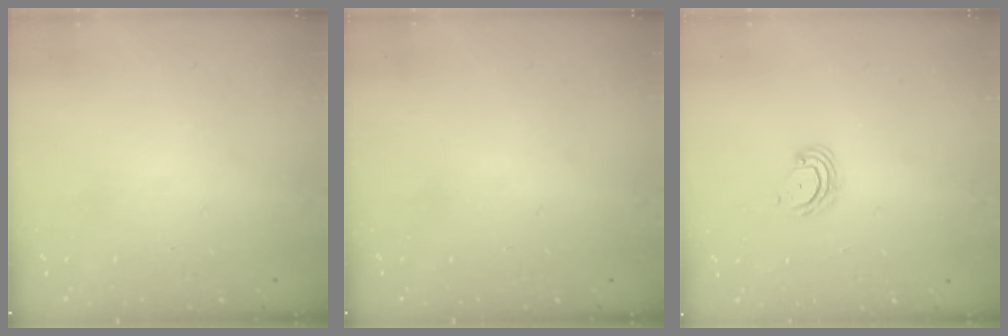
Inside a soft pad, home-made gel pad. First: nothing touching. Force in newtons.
{"total": 0.0}
{"total": 5.0, "press": 4.9, "slide": 0.4}